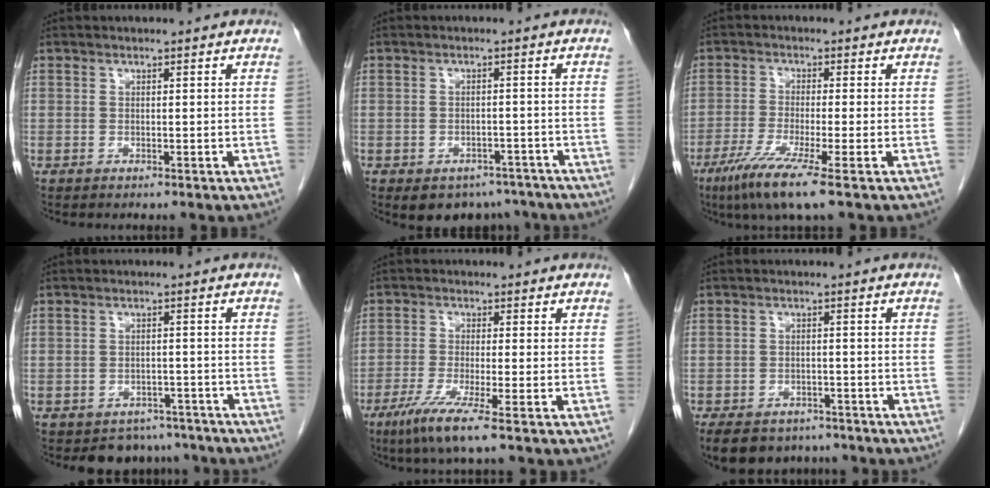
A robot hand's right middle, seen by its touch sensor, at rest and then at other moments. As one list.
[{"total": 7.1, "force": [-5.4, 4.3, 1.5], "torque": [-0.004, 0.013, -0.067]}, {"total": 7.9, "force": [-4.6, -0.5, 6.3], "torque": [-0.117, -0.025, -0.086]}, {"total": 5.8, "force": [-4.9, 3.0, -0.3], "torque": [0.018, 0.015, -0.063]}, {"total": 6.4, "force": [-3.9, -0.5, 5.1], "torque": [-0.099, -0.021, -0.075]}, {"total": 12.6, "force": [-9.5, 7.0, 4.4], "torque": [-0.097, -0.007, -0.121]}]